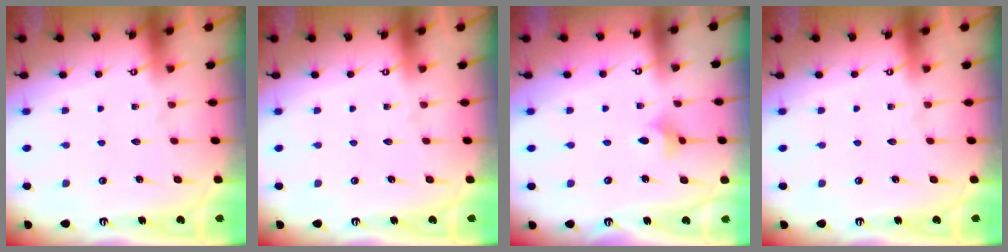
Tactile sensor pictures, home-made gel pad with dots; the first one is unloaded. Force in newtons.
{"total": 0.0}
{"total": 3.3, "press": 3.2, "slide": 0.8}
{"total": 0.0}